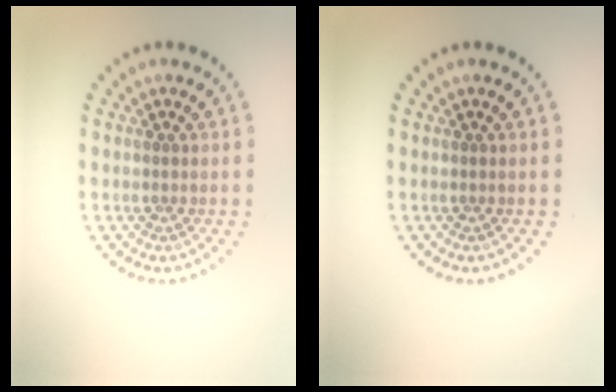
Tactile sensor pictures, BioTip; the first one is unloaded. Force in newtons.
{"total": 0.0}